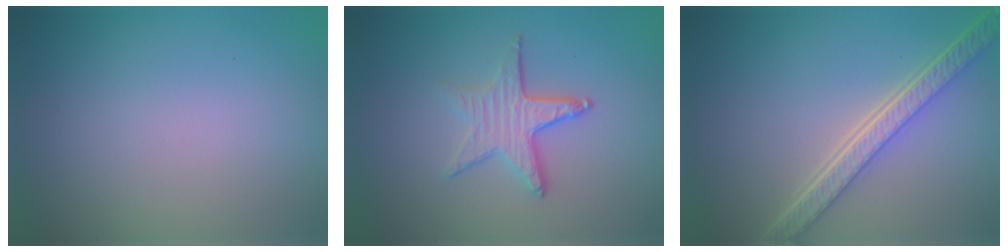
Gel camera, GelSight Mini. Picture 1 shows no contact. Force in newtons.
{"total": 3.6, "press": 2.9, "slide": 2.2}
{"total": 5.4, "press": 4.2, "slide": 3.4}